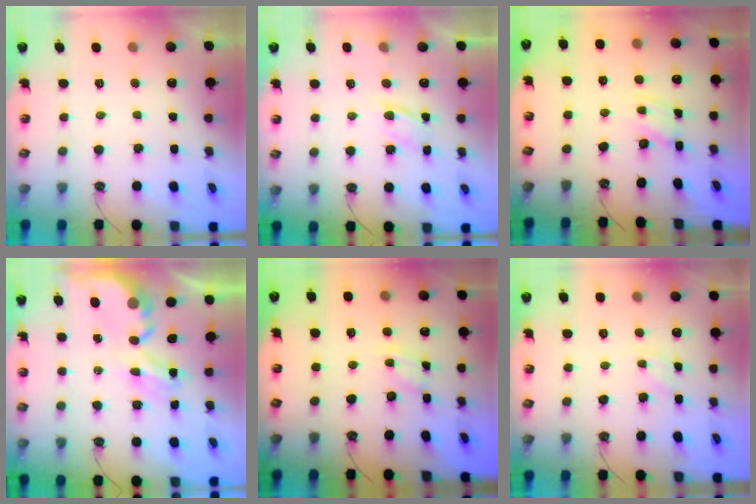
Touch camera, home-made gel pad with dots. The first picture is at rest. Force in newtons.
{"total": 4.5, "press": 4.4, "slide": 0.8}
{"total": 1.4, "press": 1.4, "slide": 0.1}
{"total": 4.6, "press": 4.6, "slide": 0.3}
{"total": 2.6, "press": 2.6, "slide": 0.4}
{"total": 2.4, "press": 2.4, "slide": 0.4}